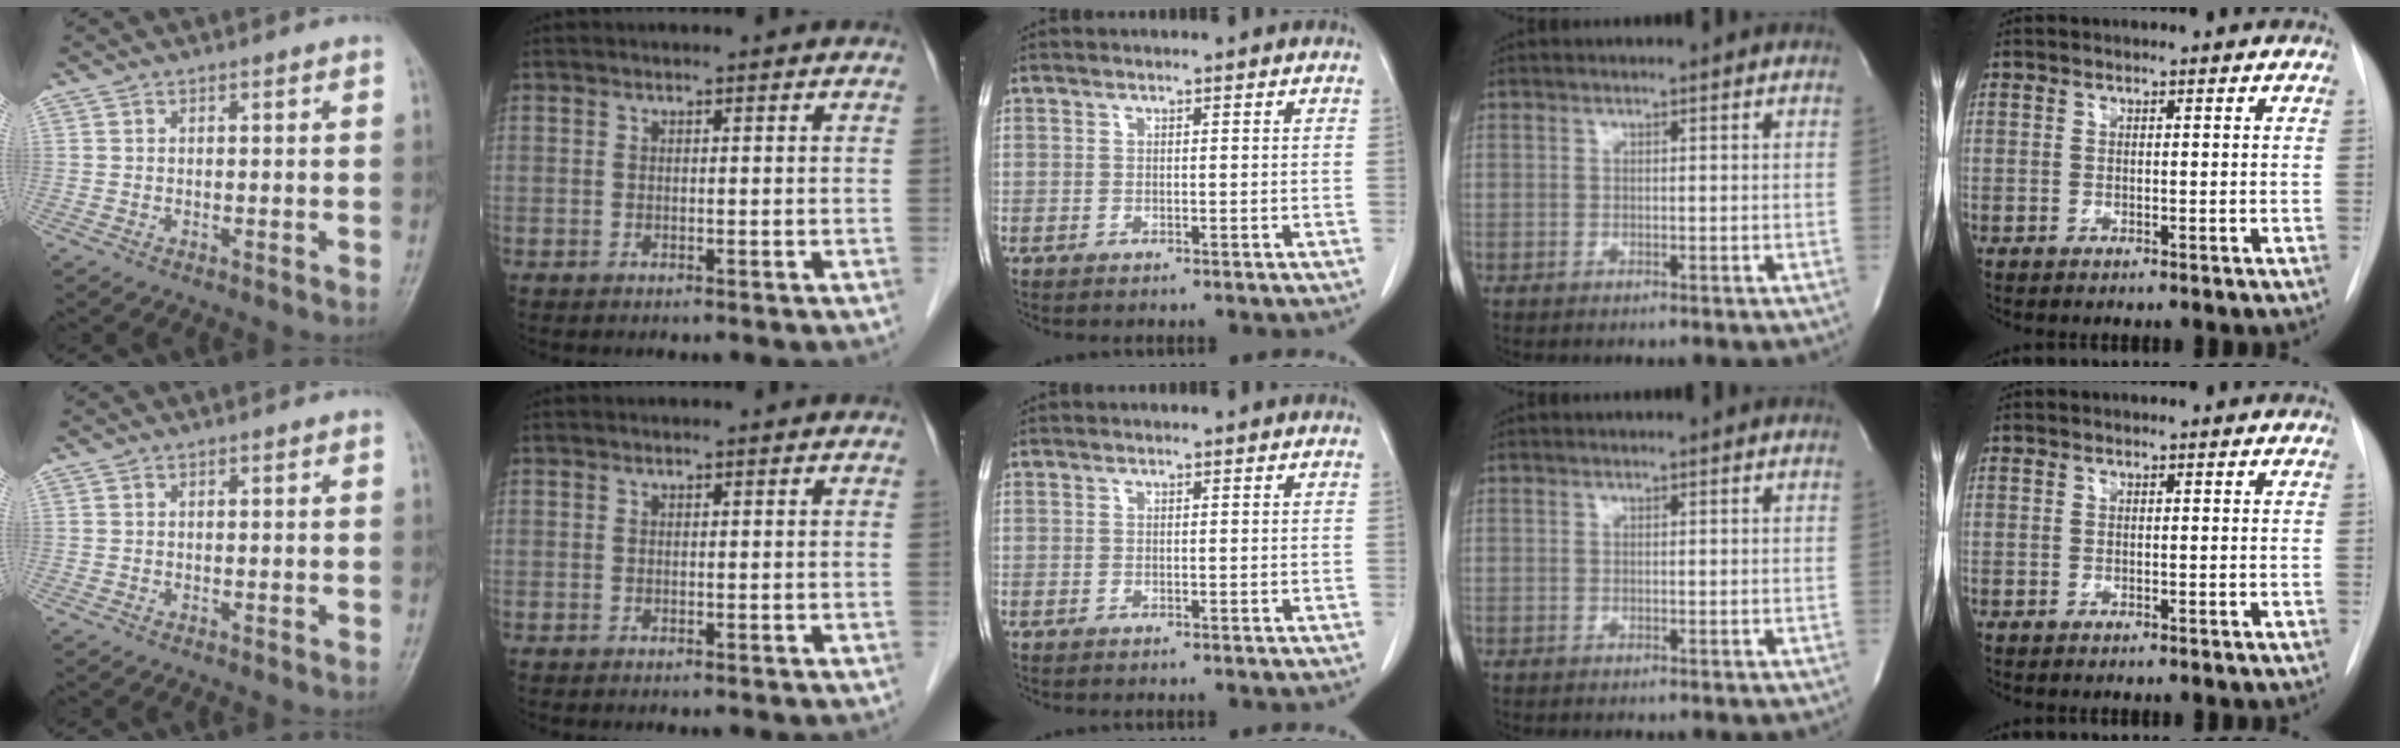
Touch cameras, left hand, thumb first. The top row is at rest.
{}